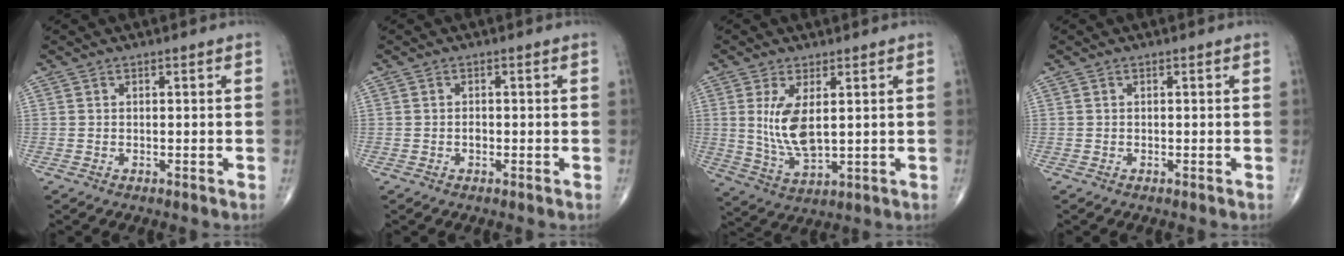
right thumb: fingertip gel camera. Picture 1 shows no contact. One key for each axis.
{"total": 0.9, "fx": -0.3, "fy": 0.6, "fz": 0.6, "tx": -0.009, "ty": 0.002, "tz": -0.008}
{"total": 8.6, "fx": 1.6, "fy": 3.7, "fz": 7.6, "tx": -0.154, "ty": -0.020, "tz": 0.045}
{"total": 0.0}